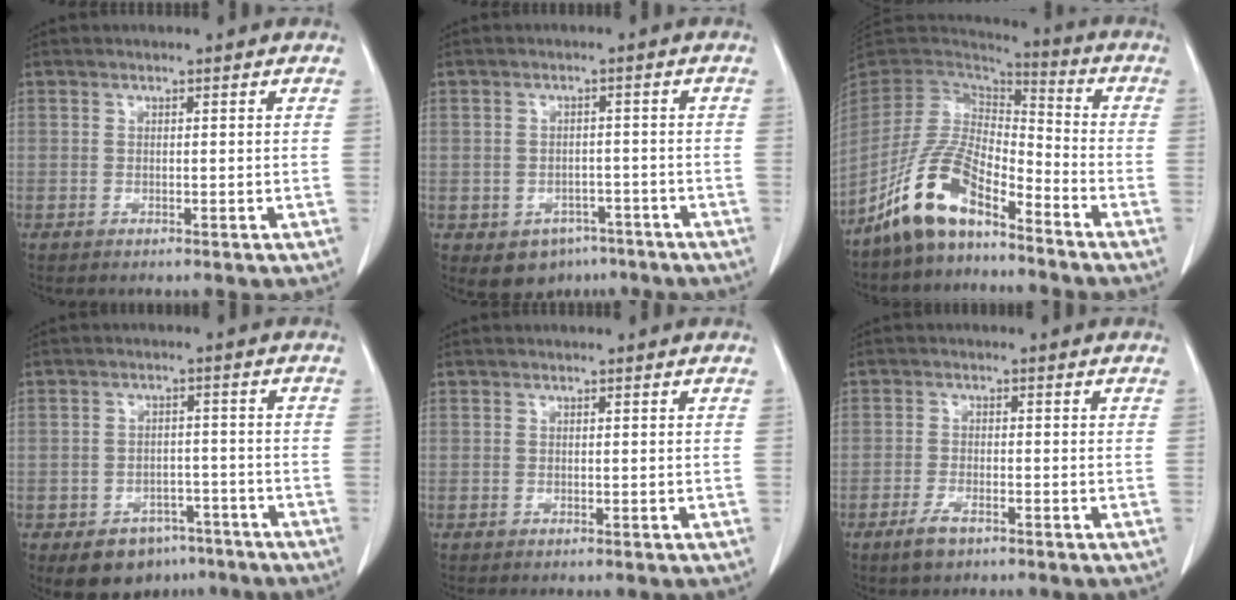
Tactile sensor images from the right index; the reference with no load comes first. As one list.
[{"total": 6.0, "force": [-3.6, 4.6, 1.7], "torque": [-0.015, 0.008, -0.041]}, {"total": 12.2, "force": [-8.4, 3.9, 7.8], "torque": [-0.170, 0.013, -0.165]}, {"total": 8.0, "force": [-5.2, 5.3, 2.7], "torque": [-0.032, 0.014, -0.068]}, {"total": 0.0}, {"total": 3.2, "force": [-2.1, 1.1, 2.1], "torque": [-0.046, -0.001, -0.036]}]